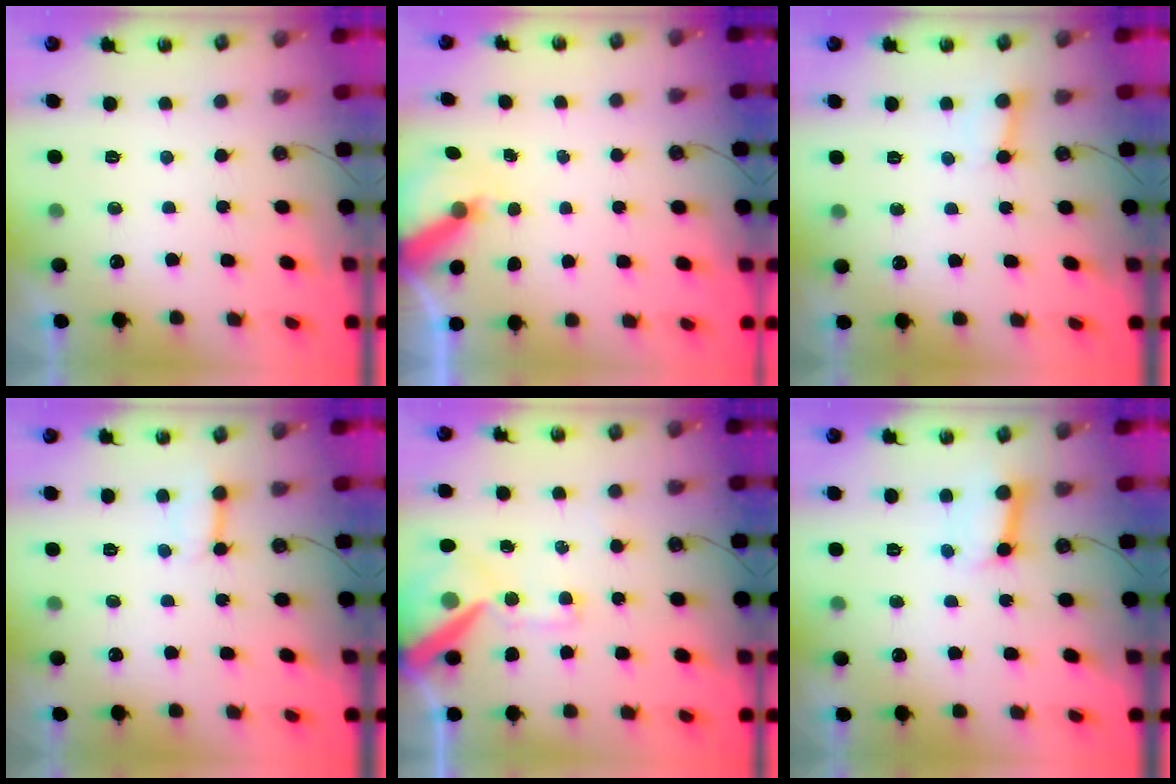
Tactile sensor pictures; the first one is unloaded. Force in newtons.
{"total": 6.5, "press": 6.5, "slide": 0.4}
{"total": 2.7, "press": 2.7, "slide": 0.1}
{"total": 3.0, "press": 3.0, "slide": 0.3}
{"total": 16.6, "press": 16.4, "slide": 2.5}
{"total": 6.5, "press": 6.4, "slide": 0.9}